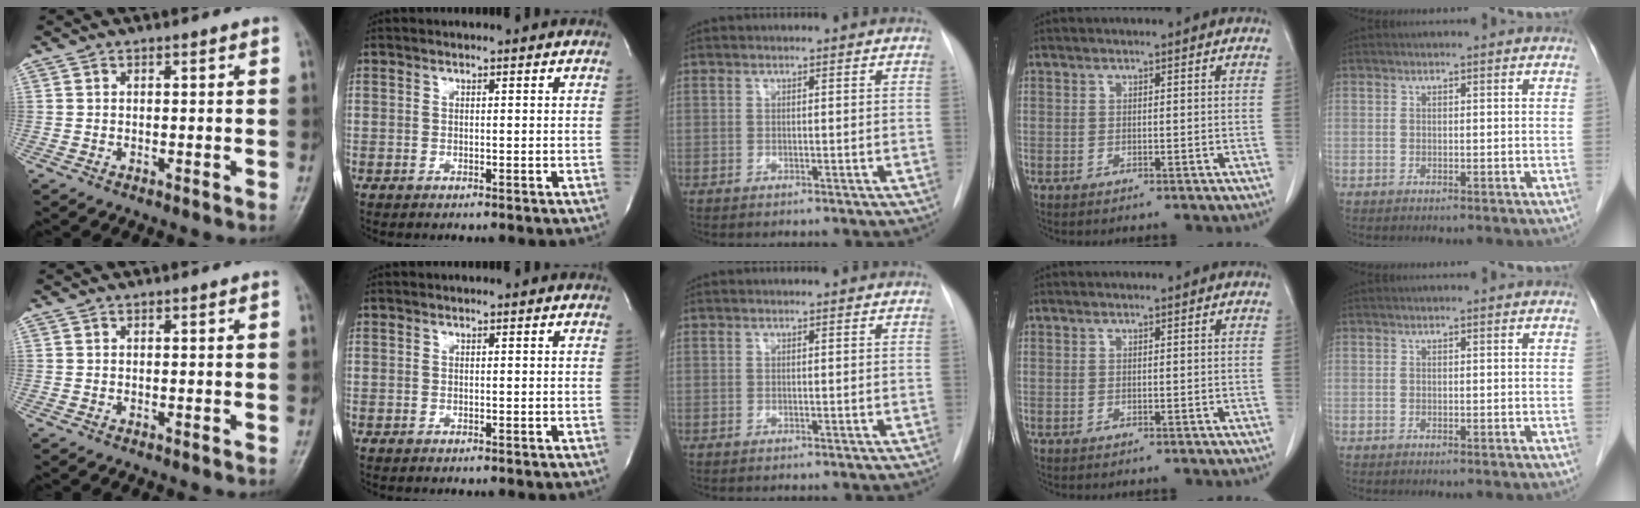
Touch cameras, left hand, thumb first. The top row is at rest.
{}